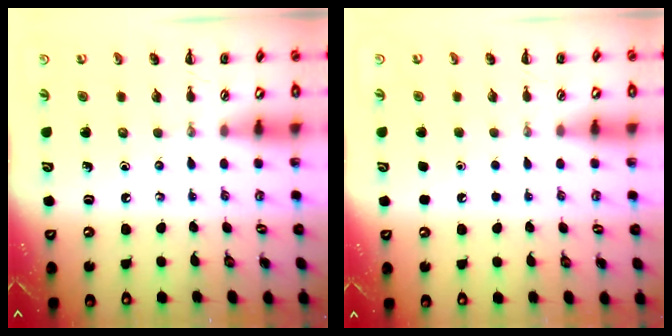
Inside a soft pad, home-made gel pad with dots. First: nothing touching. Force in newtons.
{"total": 1.6, "press": 1.6, "slide": 0.1}